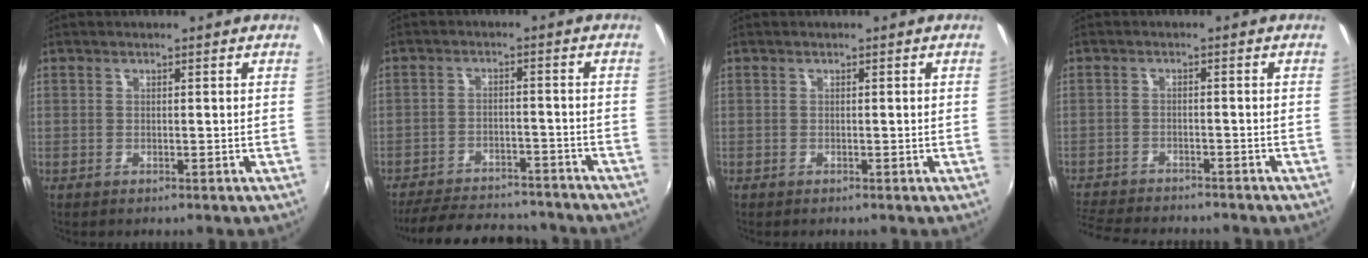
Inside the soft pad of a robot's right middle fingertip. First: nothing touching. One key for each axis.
{"total": 18.4, "fx": -16.0, "fy": 5.6, "fz": 7.1, "tx": -0.158, "ty": 0.003, "tz": -0.215}
{"total": 0.0}
{"total": 10.9, "fx": -9.9, "fy": 2.3, "fz": 3.9, "tx": -0.105, "ty": -0.014, "tz": -0.159}